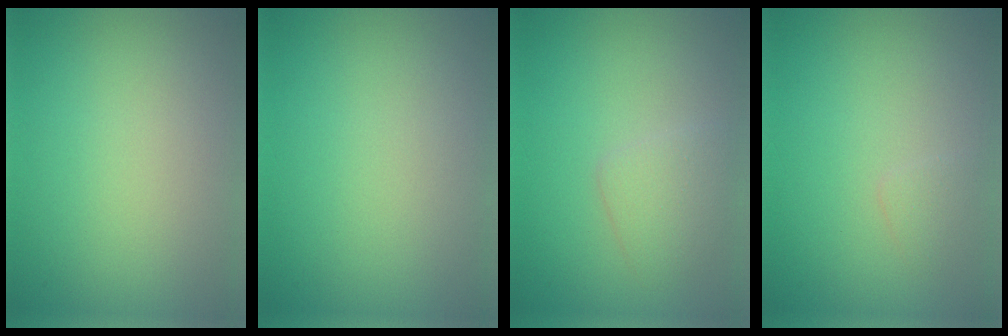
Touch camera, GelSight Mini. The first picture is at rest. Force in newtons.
{"total": 0.0}
{"total": 1.9, "press": 1.9, "slide": 0.0}
{"total": 0.8, "press": 0.8, "slide": 0.1}